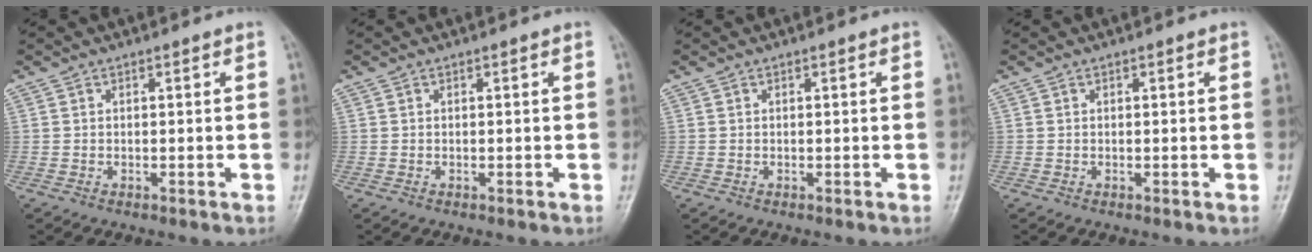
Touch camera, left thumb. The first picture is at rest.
{"total": 0.0}
{"total": 0.0}
{"total": 0.0}